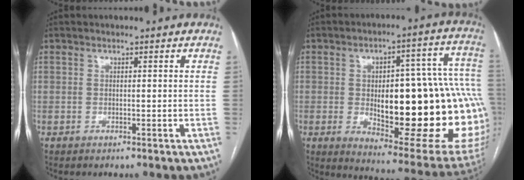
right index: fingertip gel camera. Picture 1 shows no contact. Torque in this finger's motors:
{"motor_torque": [2.14, 0.00, 1.05, 0.15]}